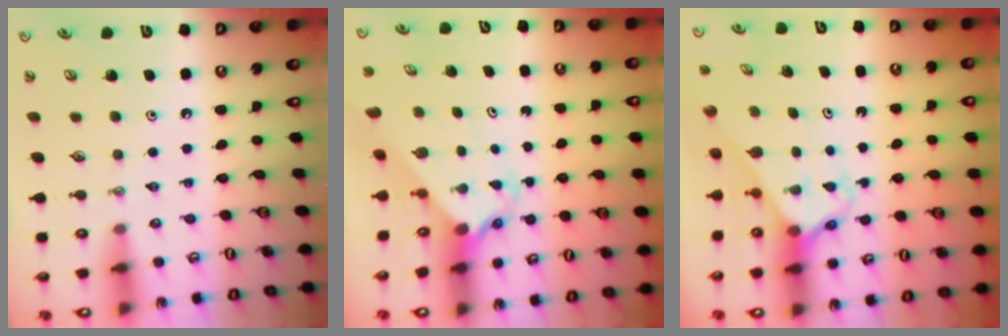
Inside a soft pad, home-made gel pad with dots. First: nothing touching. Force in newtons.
{"total": 2.4, "press": 2.4, "slide": 0.2}
{"total": 2.5, "press": 2.5, "slide": 0.2}